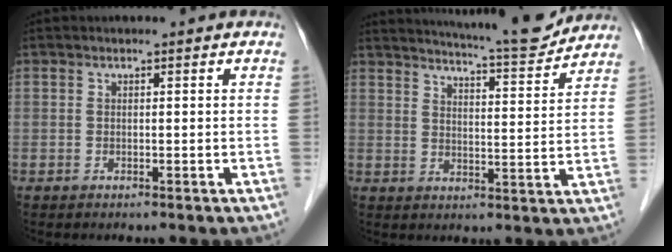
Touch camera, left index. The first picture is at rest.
{"total": 12.4, "force": [11.8, 0.4, 4.0], "torque": [-0.065, -0.007, 0.158]}